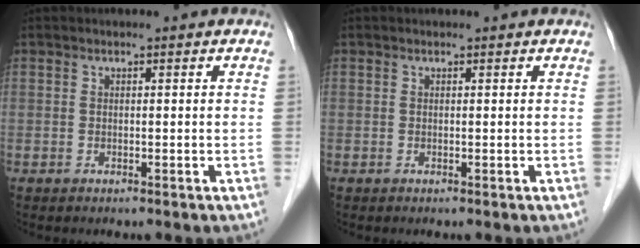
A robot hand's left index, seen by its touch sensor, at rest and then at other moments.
{"total": 0.0}